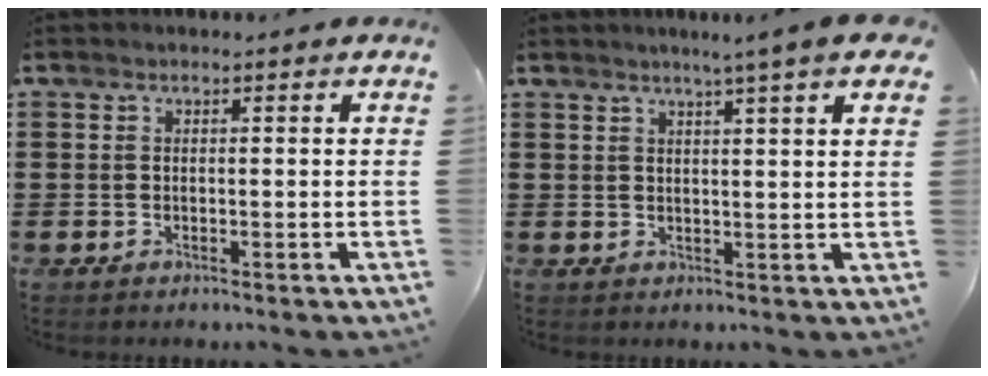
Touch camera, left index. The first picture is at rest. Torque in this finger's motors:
{"motor_torque": [2.14, 0.00, 0.31, 0.07]}